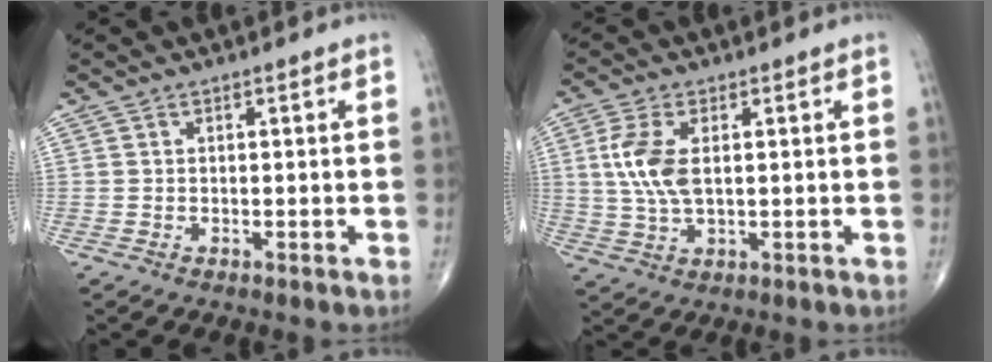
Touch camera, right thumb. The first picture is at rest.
{"total": 7.9, "force": [1.3, 3.9, 6.7], "torque": [-0.158, -0.002, 0.028]}